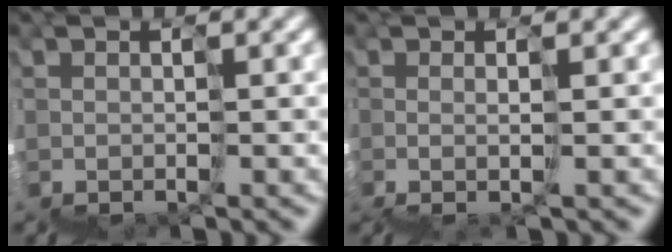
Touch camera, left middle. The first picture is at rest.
{"total": 1.9, "force": [0.2, 0.6, 1.8], "torque": [0.003, 0.012, 0.006]}